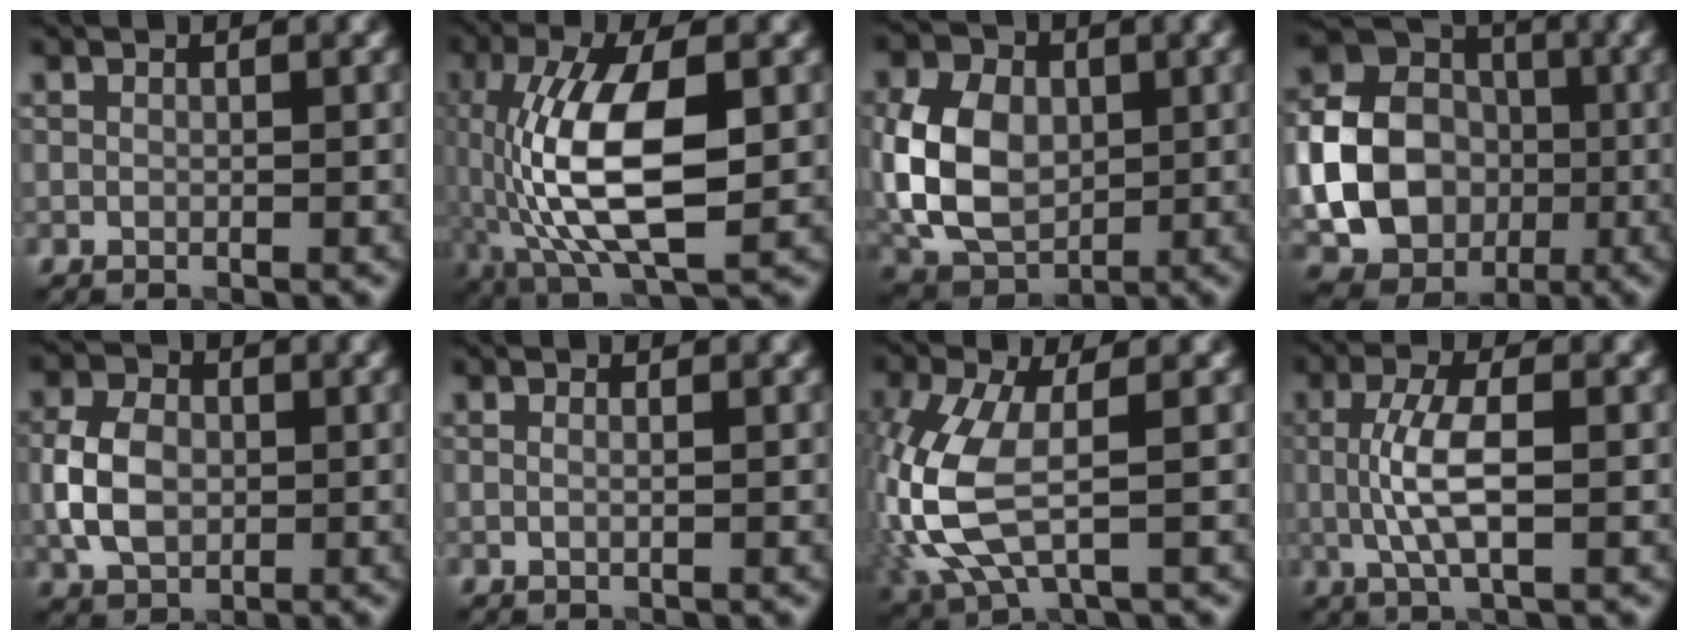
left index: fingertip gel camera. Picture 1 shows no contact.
{"total": 10.7, "force": [-0.8, 4.1, 9.8], "torque": [-0.189, 0.009, -0.017]}
{"total": 9.2, "force": [0.3, 6.8, 6.3], "torque": [-0.144, 0.002, -0.003]}
{"total": 11.8, "force": [-1.4, 9.8, 6.4], "torque": [-0.106, -0.030, -0.036]}
{"total": 4.9, "force": [-0.1, 3.6, 3.3], "torque": [-0.070, 0.005, -0.006]}
{"total": 0.8, "force": [0.2, 0.3, 0.7], "torque": [-0.007, -0.007, 0.000]}
{"total": 8.2, "force": [-0.3, 3.6, 7.3], "torque": [-0.193, -0.003, -0.007]}
{"total": 4.8, "force": [0.0, 1.5, 4.5], "torque": [-0.101, 0.001, 0.001]}